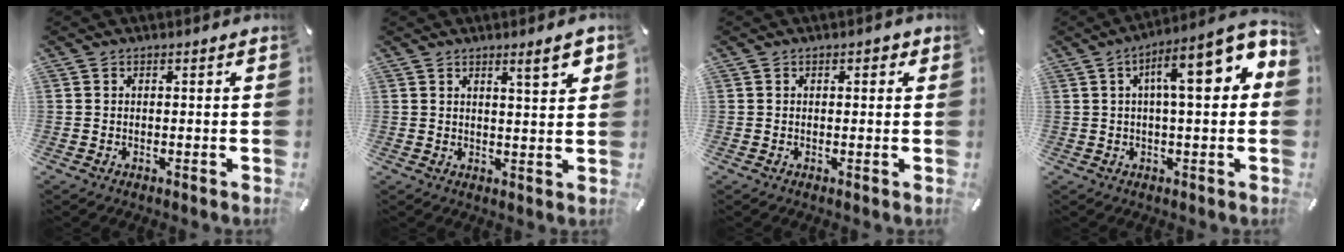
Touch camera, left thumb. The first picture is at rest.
{"total": 6.2, "force": [3.6, 1.2, 4.9], "torque": [-0.070, -0.018, 0.054]}
{"total": 1.2, "force": [0.3, 0.8, 0.9], "torque": [-0.003, 0.000, 0.001]}
{"total": 14.2, "force": [4.3, 3.9, 13.0], "torque": [-0.194, -0.023, 0.063]}